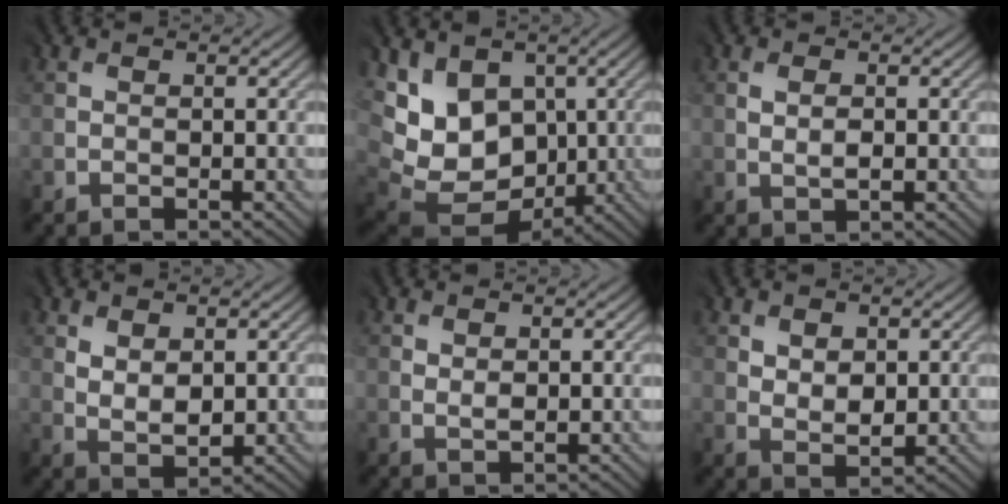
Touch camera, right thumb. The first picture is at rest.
{"total": 11.9, "force": [1.8, 9.5, 6.9], "torque": [-0.163, -0.015, 0.049]}
{"total": 1.3, "force": [0.2, 0.6, 1.2], "torque": [-0.024, -0.002, 0.006]}
{"total": 3.5, "force": [1.4, 2.1, 2.5], "torque": [-0.052, -0.006, 0.033]}
{"total": 1.1, "force": [0.6, 0.5, 0.7], "torque": [-0.013, -0.003, 0.012]}
{"total": 3.6, "force": [1.5, 2.4, 2.3], "torque": [-0.039, -0.005, 0.029]}